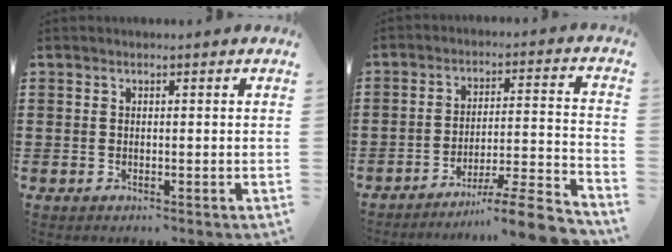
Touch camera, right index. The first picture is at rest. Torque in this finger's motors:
{"motor_torque": [2.14, 0.00, 0.27, 0.08]}